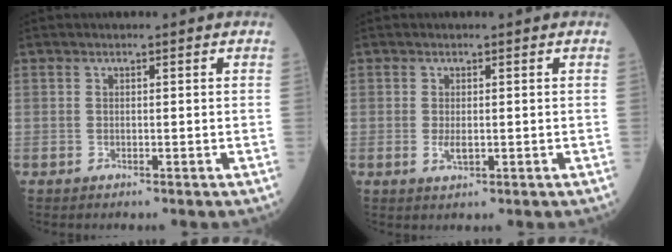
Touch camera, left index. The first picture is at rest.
{"total": 1.6, "force": [-0.2, 0.7, 1.5], "torque": [-0.031, -0.006, 0.001]}